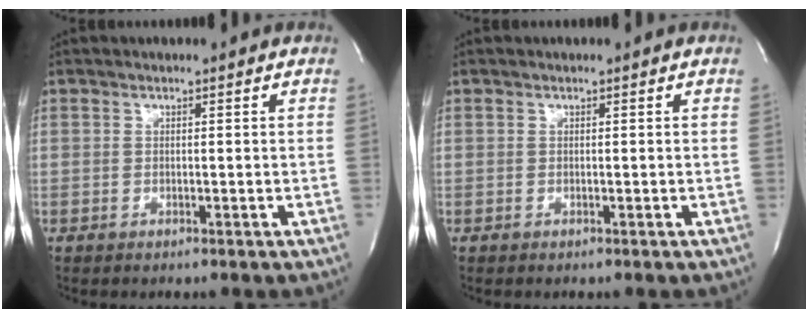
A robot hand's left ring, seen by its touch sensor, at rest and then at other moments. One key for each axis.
{"total": 0.0}